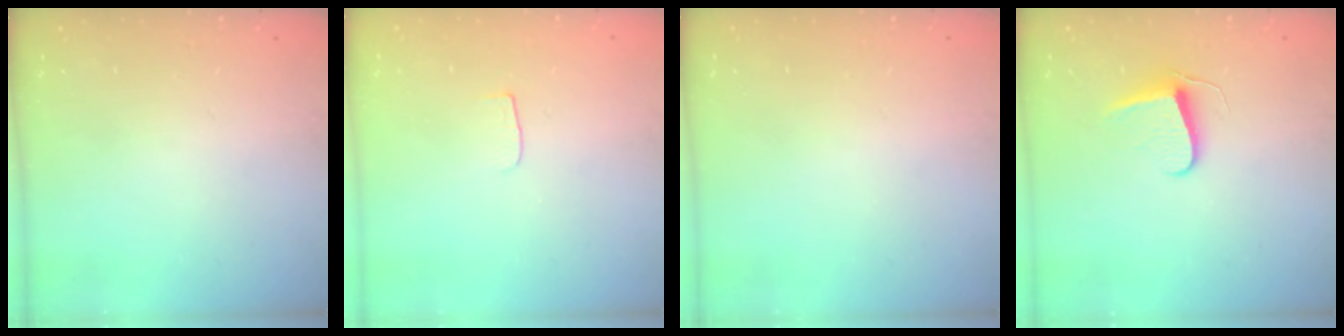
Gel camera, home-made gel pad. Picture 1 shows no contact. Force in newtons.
{"total": 3.0, "press": 3.0, "slide": 0.3}
{"total": 0.0}
{"total": 7.3, "press": 7.2, "slide": 0.6}